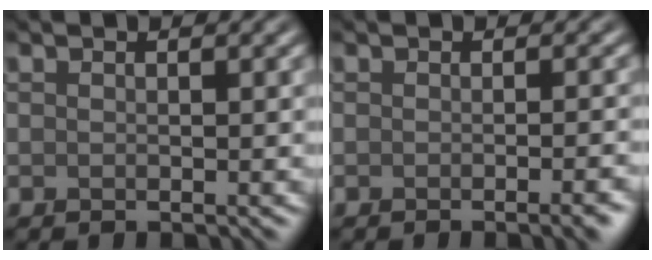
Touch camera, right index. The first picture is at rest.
{"total": 3.1, "force": [-1.3, 1.0, 2.7], "torque": [-0.013, 0.003, -0.016]}